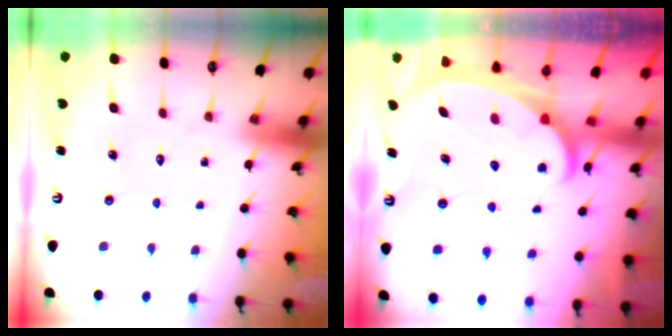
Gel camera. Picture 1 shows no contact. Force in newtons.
{"total": 2.8, "press": 2.8, "slide": 0.2}